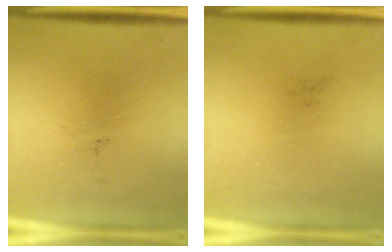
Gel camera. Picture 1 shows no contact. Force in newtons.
{"total": 0.0}